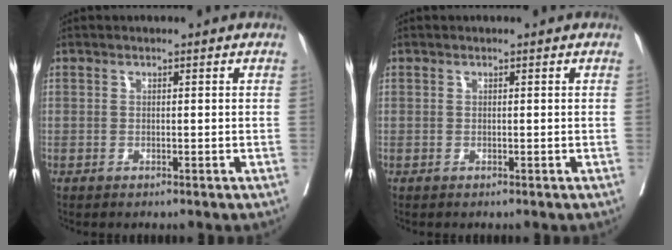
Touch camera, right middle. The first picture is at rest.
{"total": 0.0}